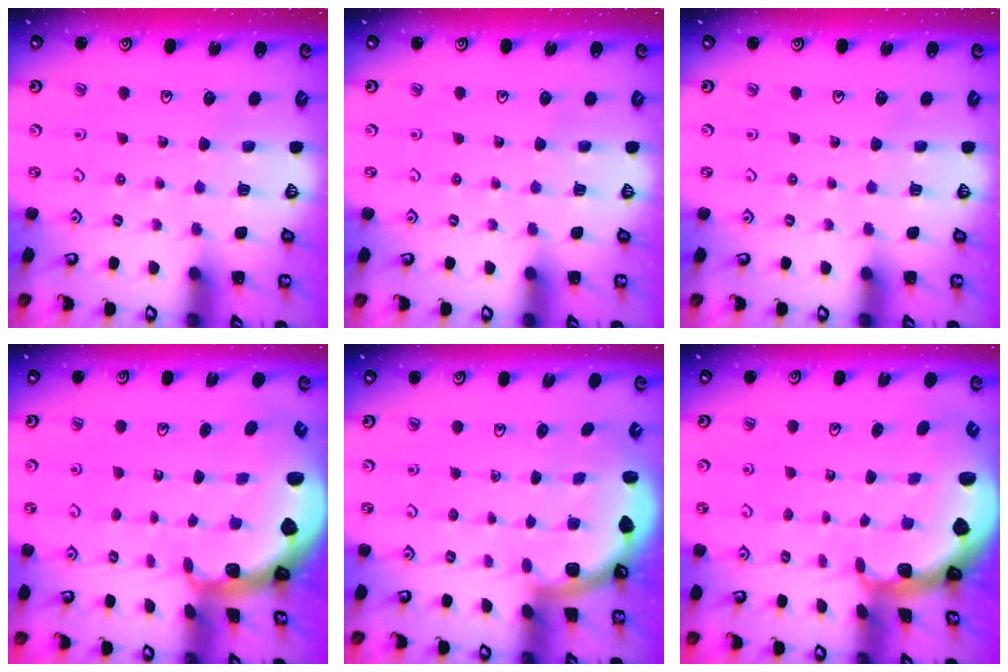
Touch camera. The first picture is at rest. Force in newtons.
{"total": 0.0}
{"total": 0.0}
{"total": 2.6, "press": 2.5, "slide": 0.6}
{"total": 1.8, "press": 1.8, "slide": 0.1}
{"total": 2.6, "press": 2.5, "slide": 0.6}